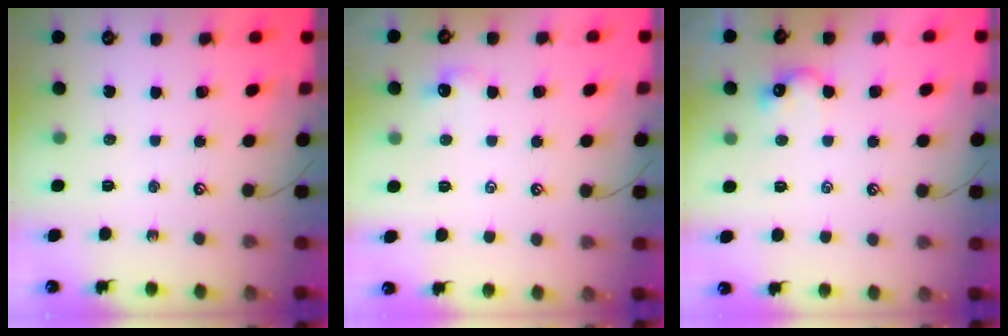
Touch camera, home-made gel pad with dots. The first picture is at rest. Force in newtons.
{"total": 0.8, "press": 0.5, "slide": 0.6}
{"total": 1.7, "press": 1.6, "slide": 0.7}